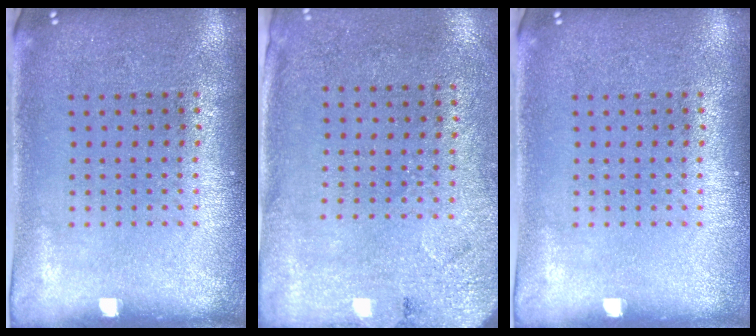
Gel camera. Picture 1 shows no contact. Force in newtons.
{"total": 2.7, "press": 2.2, "slide": 1.5}
{"total": 0.0}